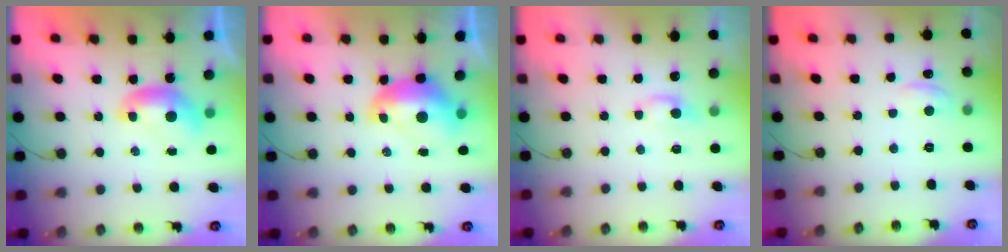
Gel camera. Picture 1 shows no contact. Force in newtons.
{"total": 2.8, "press": 2.7, "slide": 0.7}
{"total": 0.6, "press": 0.4, "slide": 0.4}
{"total": 0.8, "press": 0.4, "slide": 0.7}